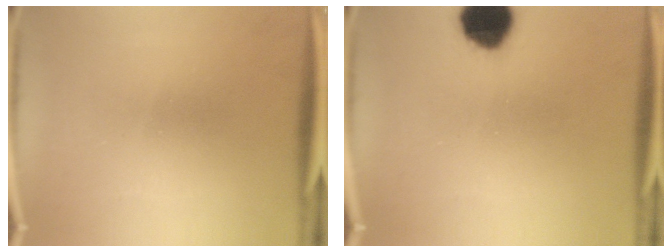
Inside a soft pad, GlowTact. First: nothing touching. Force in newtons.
{"total": 11.1}